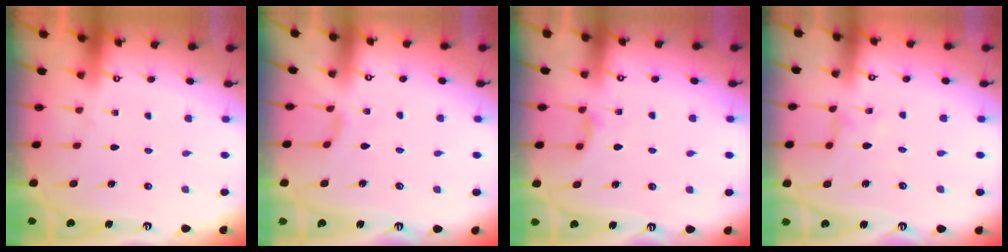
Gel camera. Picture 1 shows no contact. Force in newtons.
{"total": 2.6, "press": 2.6, "slide": 0.5}
{"total": 4.9, "press": 4.9, "slide": 0.6}
{"total": 0.0}